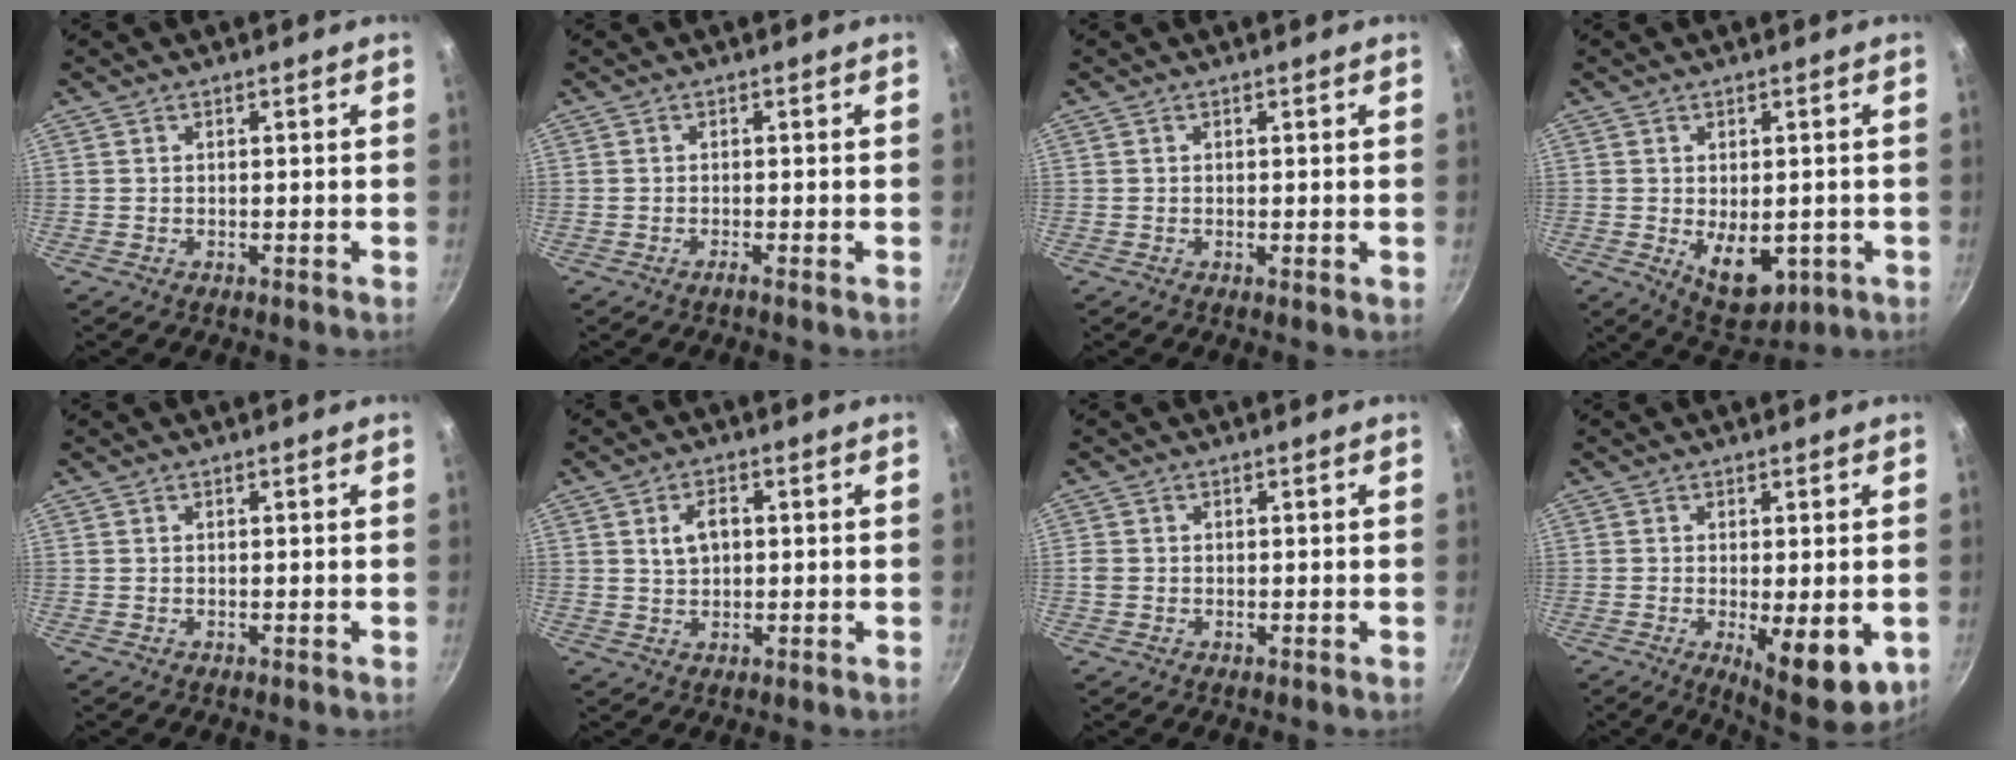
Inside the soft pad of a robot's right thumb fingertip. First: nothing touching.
{"total": 0.6, "force": [-0.5, -0.3, 0.2], "torque": [-0.007, -0.002, -0.013]}
{"total": 0.8, "force": [0.0, 0.3, 0.7], "torque": [-0.012, -0.004, -0.003]}
{"total": 8.8, "force": [-2.0, 5.2, 6.8], "torque": [-0.082, -0.007, -0.013]}
{"total": 0.0}
{"total": 4.1, "force": [0.8, 2.7, 3.1], "torque": [-0.048, 0.004, 0.015]}
{"total": 1.2, "force": [-0.1, 1.1, 0.5], "torque": [-0.012, 0.002, -0.004]}
{"total": 11.1, "force": [-3.2, 3.9, 9.9], "torque": [-0.131, -0.022, -0.037]}